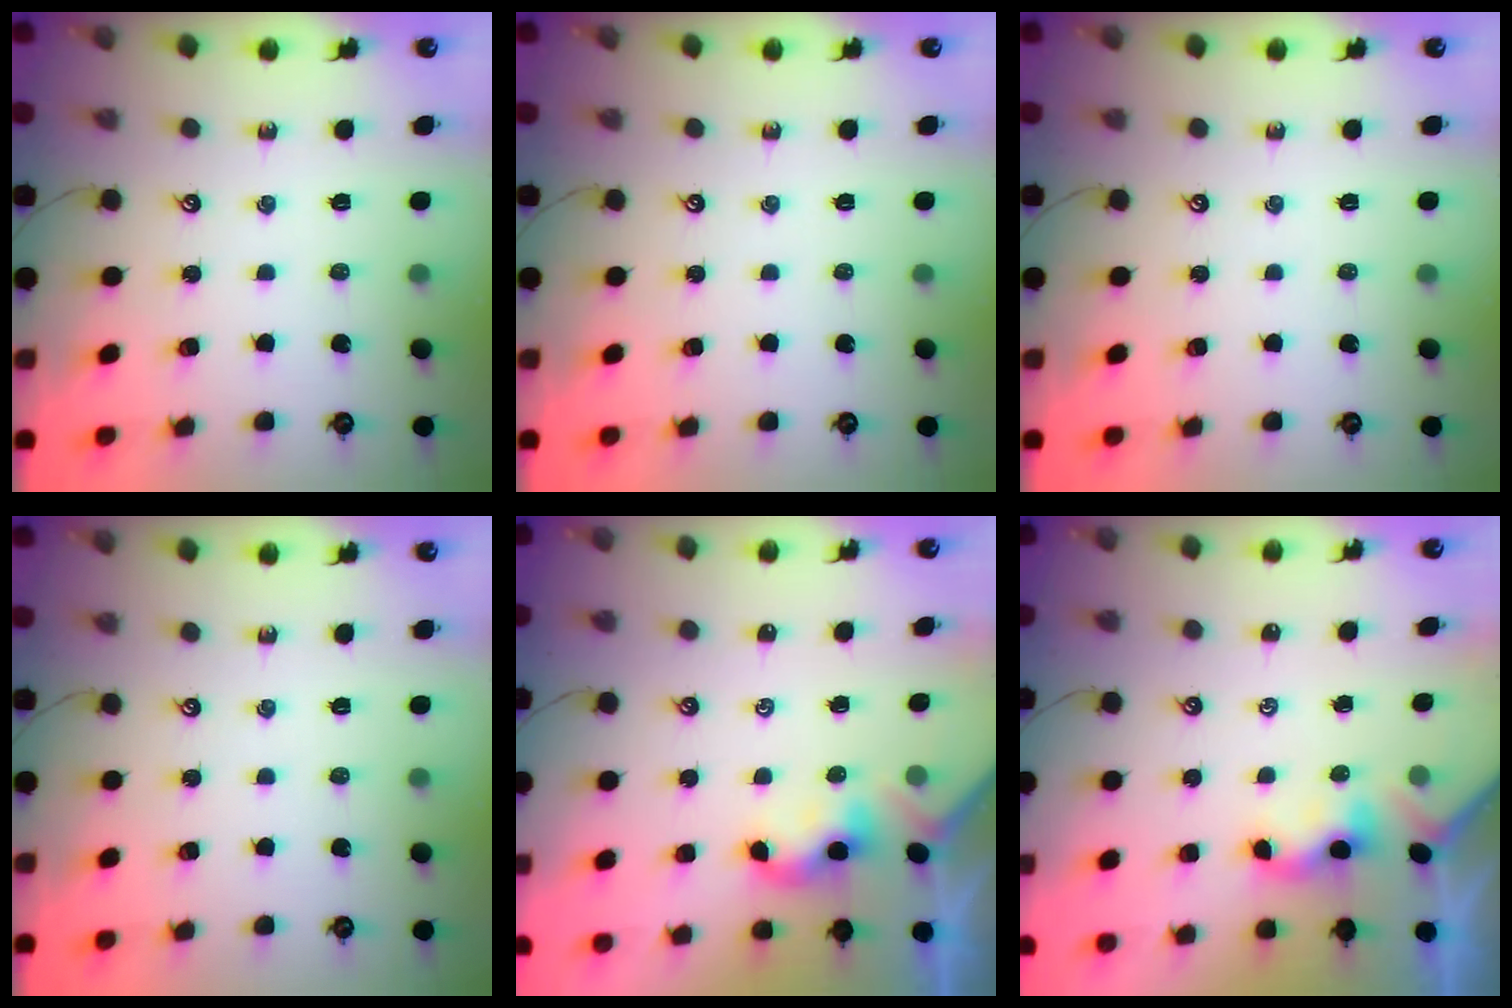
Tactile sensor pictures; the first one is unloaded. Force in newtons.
{"total": 0.0}
{"total": 0.0}
{"total": 0.0}
{"total": 2.0, "press": 2.0, "slide": 0.2}
{"total": 0.5, "press": 0.4, "slide": 0.4}